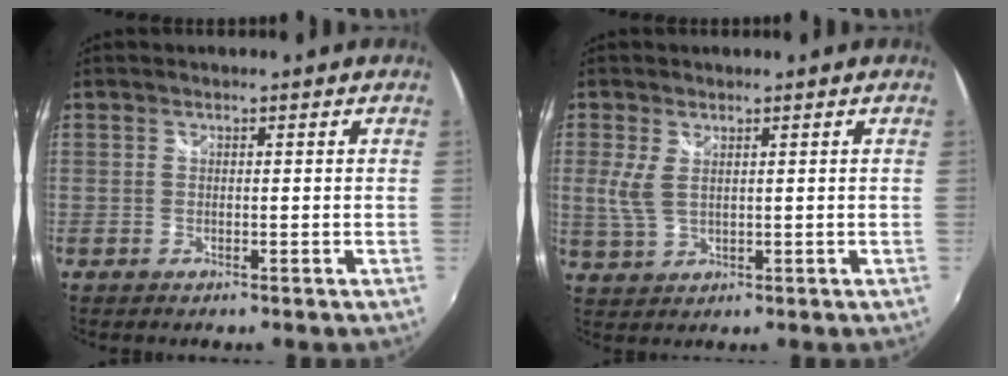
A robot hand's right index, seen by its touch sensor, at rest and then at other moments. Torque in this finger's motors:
{"motor_torque": [0.29, -0.10, 0.29, 0.04]}